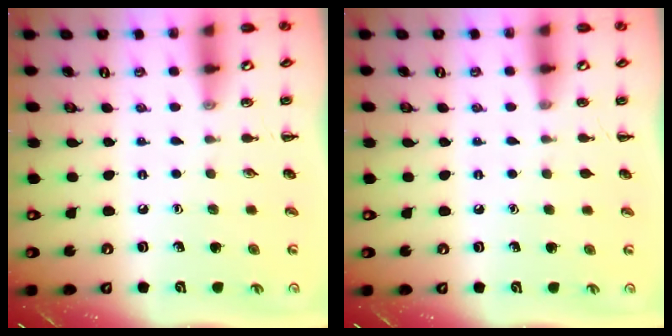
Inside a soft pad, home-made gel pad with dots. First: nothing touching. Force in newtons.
{"total": 0.0}